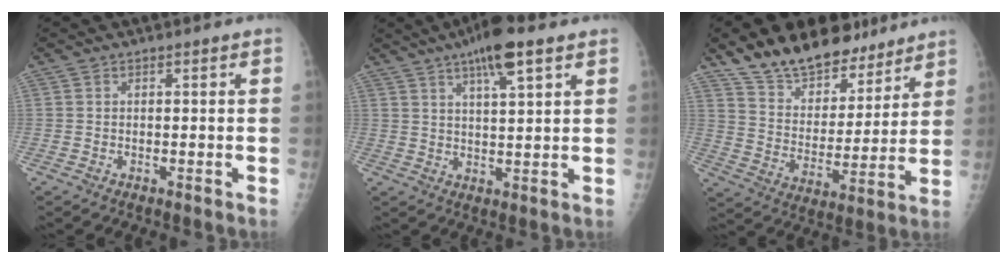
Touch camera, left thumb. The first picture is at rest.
{"total": 9.4, "force": [5.6, 2.0, 7.3], "torque": [-0.118, -0.013, 0.090]}
{"total": 18.1, "force": [14.2, 9.0, 6.7], "torque": [-0.061, -0.071, 0.238]}